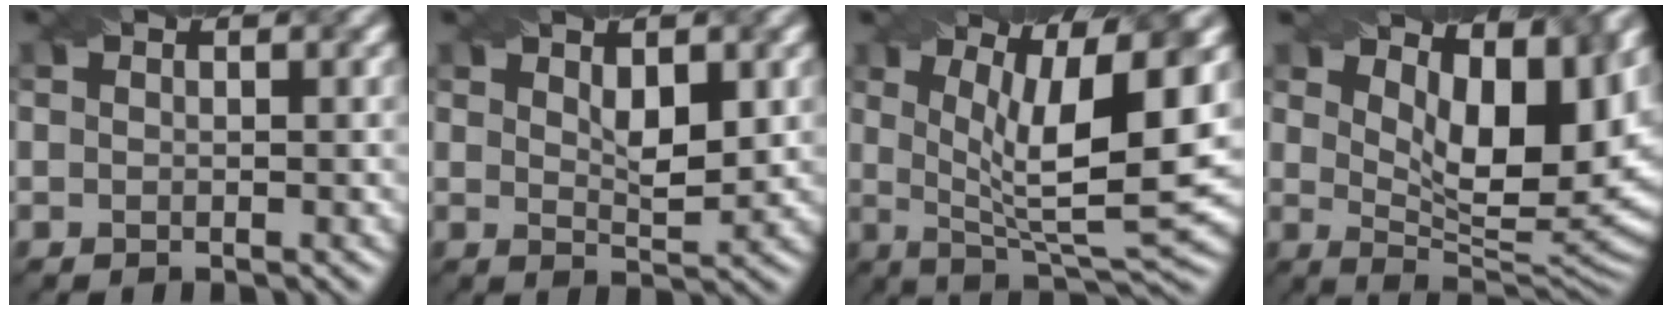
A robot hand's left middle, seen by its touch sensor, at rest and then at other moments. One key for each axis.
{"total": 3.0, "fx": 1.1, "fy": 1.2, "fz": 2.6, "tx": -0.044, "ty": -0.003, "tz": 0.023}
{"total": 10.0, "fx": 2.0, "fy": 2.6, "fz": 9.5, "tx": -0.152, "ty": -0.003, "tz": 0.037}
{"total": 10.4, "fx": 4.6, "fy": 4.0, "fz": 8.4, "tx": -0.127, "ty": -0.004, "tz": 0.076}